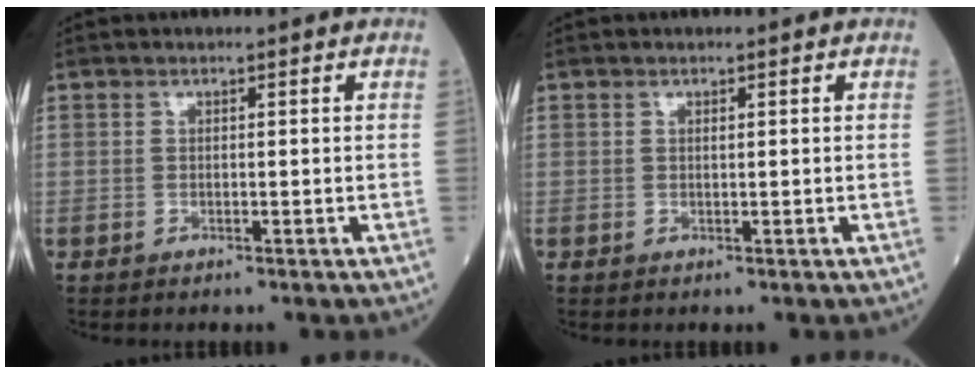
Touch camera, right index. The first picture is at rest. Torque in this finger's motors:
{"motor_torque": [0.13, 0.14, 0.04, 0.02]}